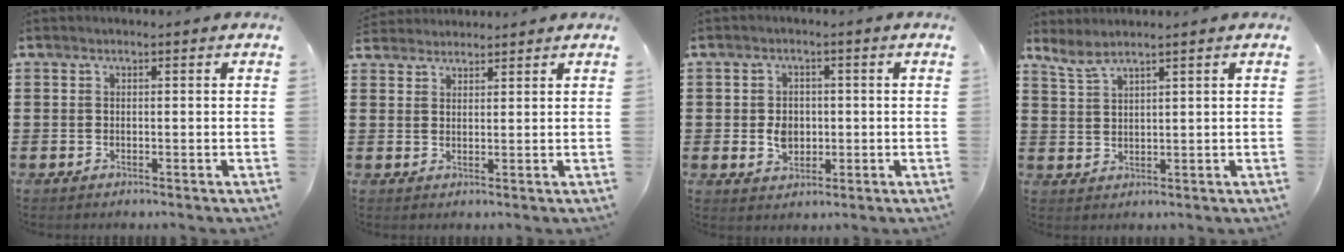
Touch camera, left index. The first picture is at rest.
{"total": 2.2, "force": [2.1, 0.2, -0.3], "torque": [-0.001, -0.002, 0.043]}
{"total": 3.7, "force": [-0.1, 2.8, 2.4], "torque": [-0.045, 0.005, -0.005]}
{"total": 3.0, "force": [2.7, 0.1, 1.4], "torque": [-0.035, -0.002, 0.050]}